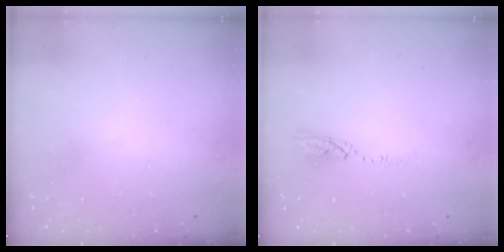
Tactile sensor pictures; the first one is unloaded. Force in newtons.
{"total": 3.9, "press": 3.9, "slide": 0.4}